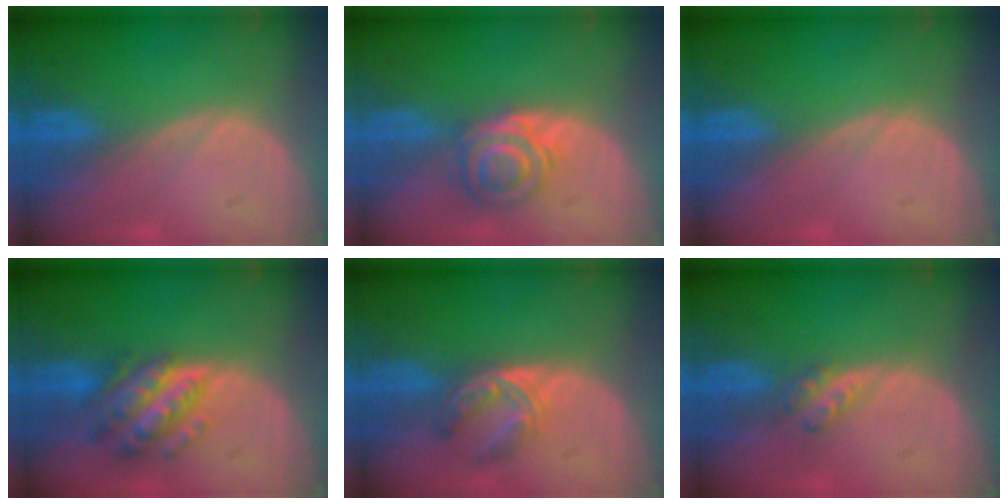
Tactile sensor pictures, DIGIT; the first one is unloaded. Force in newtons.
{"total": 5.7, "press": 5.4, "slide": 2.0}
{"total": 0.0}
{"total": 7.6, "press": 7.6, "slide": 0.6}
{"total": 5.9, "press": 5.0, "slide": 3.2}
{"total": 2.9, "press": 2.5, "slide": 1.5}